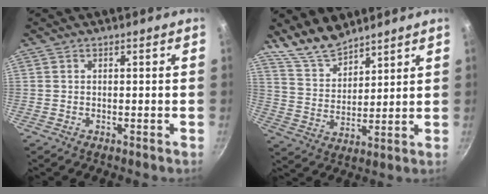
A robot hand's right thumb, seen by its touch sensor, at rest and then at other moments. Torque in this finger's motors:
{"motor_torque": [-1.23, 1.84, -0.69, 1.06, 0.02]}